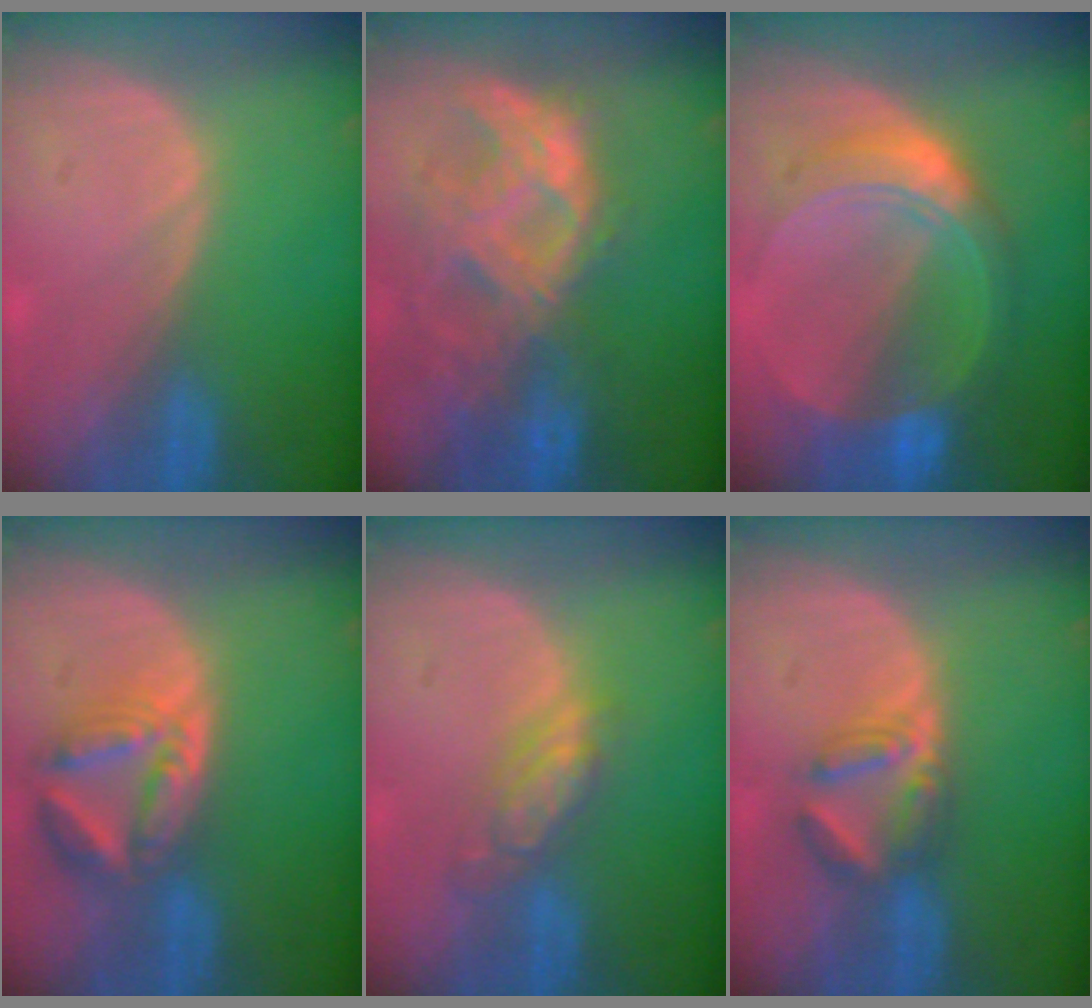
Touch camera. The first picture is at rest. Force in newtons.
{"total": 10.8, "press": 9.3, "slide": 5.4}
{"total": 8.7, "press": 8.7, "slide": 0.6}
{"total": 8.0, "press": 7.0, "slide": 3.8}
{"total": 5.5, "press": 4.7, "slide": 2.8}
{"total": 5.1, "press": 5.0, "slide": 1.1}